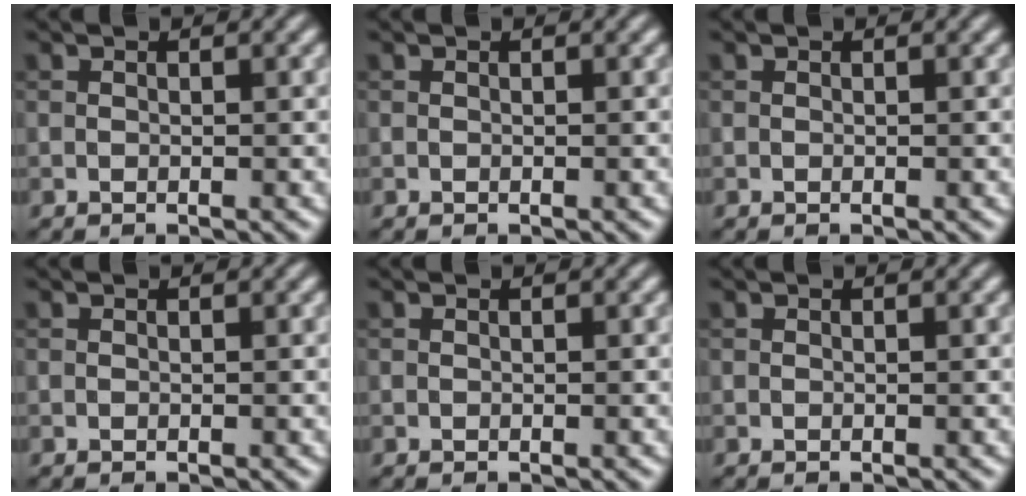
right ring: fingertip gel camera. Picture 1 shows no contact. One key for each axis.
{"total": 0.0}
{"total": 0.0}
{"total": 0.0}
{"total": 0.0}
{"total": 0.0}